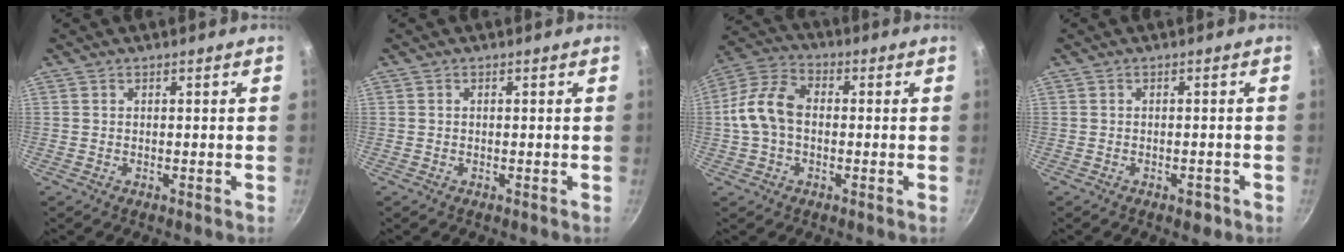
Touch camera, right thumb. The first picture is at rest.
{"total": 0.0}
{"total": 10.6, "force": [-0.2, 7.3, 7.7], "torque": [-0.154, 0.032, -0.014]}
{"total": 1.9, "force": [-1.1, 0.9, 1.2], "torque": [-0.013, 0.005, -0.014]}